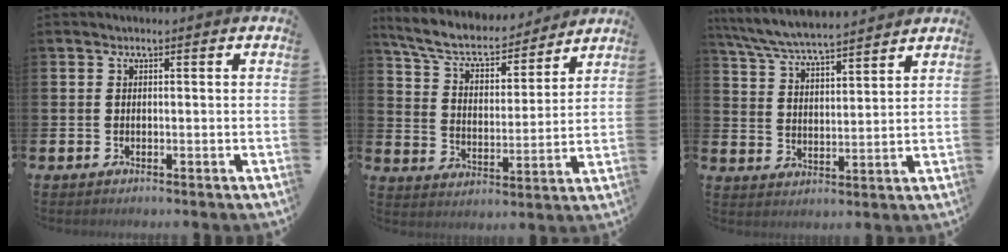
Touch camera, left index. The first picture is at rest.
{"total": 7.9, "force": [7.1, 2.3, 2.5], "torque": [-0.075, -0.055, 0.120]}
{"total": 6.6, "force": [6.4, 0.3, 1.5], "torque": [-0.057, -0.040, 0.113]}